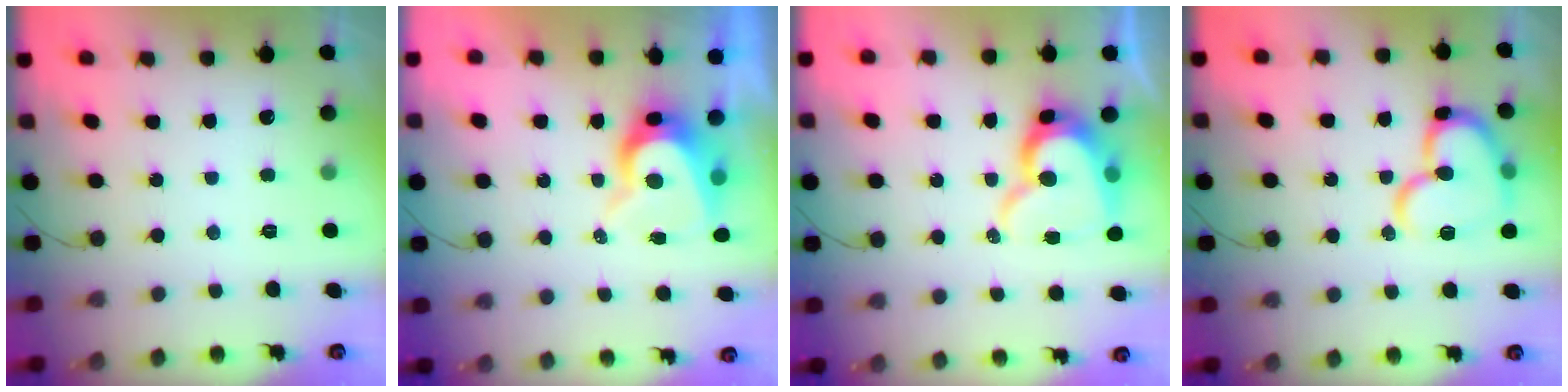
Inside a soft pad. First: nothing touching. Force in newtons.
{"total": 8.3, "press": 8.2, "slide": 0.8}
{"total": 13.9, "press": 13.9, "slide": 1.3}
{"total": 16.3, "press": 16.3, "slide": 1.6}